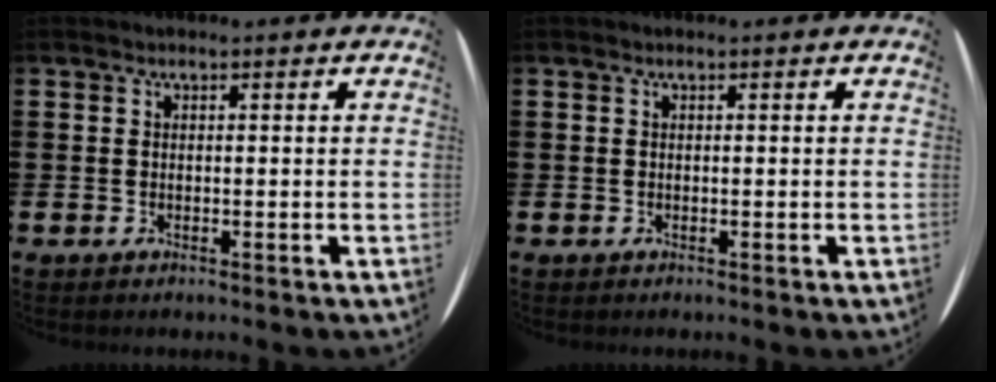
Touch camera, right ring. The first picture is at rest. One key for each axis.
{"total": 0.0}